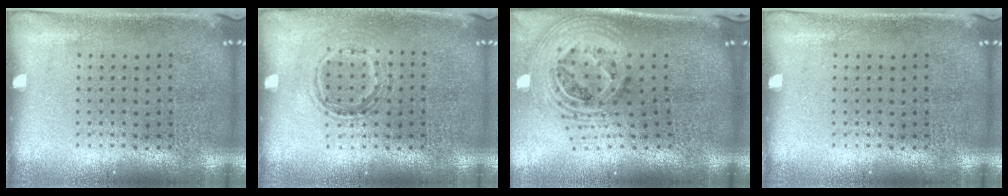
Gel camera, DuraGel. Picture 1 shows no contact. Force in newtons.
{"total": 1.2, "press": 1.1, "slide": 0.6}
{"total": 2.8, "press": 1.9, "slide": 2.0}
{"total": 0.0}